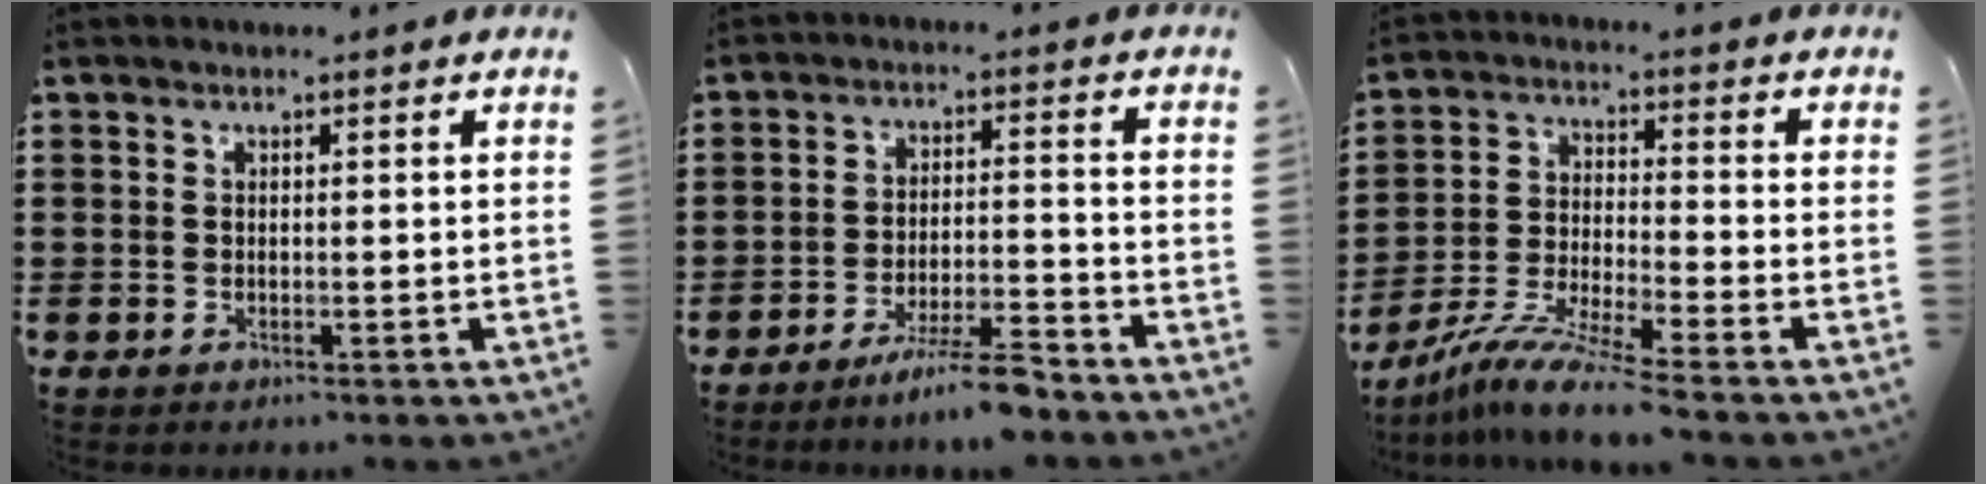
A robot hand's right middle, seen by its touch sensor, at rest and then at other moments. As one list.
[{"total": 7.0, "force": [-6.0, 0.1, 3.7], "torque": [-0.068, -0.009, -0.108]}, {"total": 8.9, "force": [-7.7, -0.3, 4.4], "torque": [-0.089, -0.008, -0.149]}]